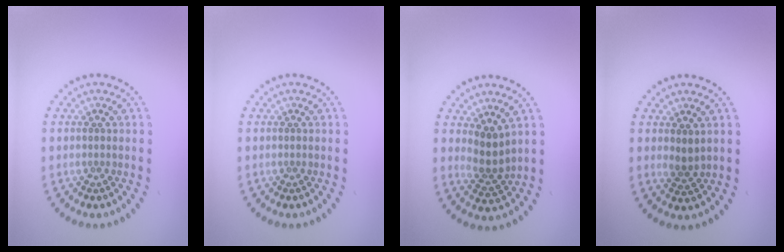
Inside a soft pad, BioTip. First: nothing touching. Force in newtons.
{"total": 0.0}
{"total": 2.5, "press": 2.0, "slide": 1.5}
{"total": 1.3, "press": 1.2, "slide": 0.6}